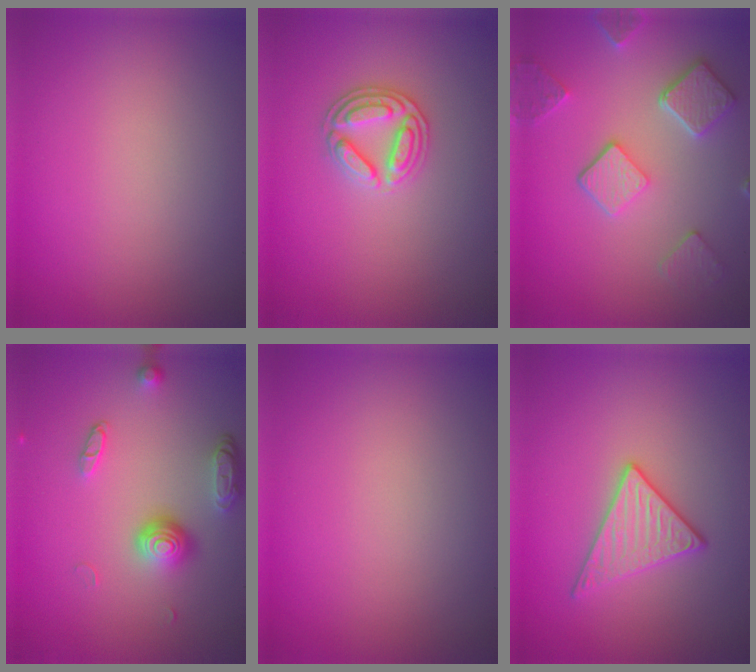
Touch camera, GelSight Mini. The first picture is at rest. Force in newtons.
{"total": 2.8, "press": 2.8, "slide": 0.3}
{"total": 4.9, "press": 3.8, "slide": 3.1}
{"total": 3.8, "press": 2.8, "slide": 2.5}
{"total": 0.0}
{"total": 3.0, "press": 3.0, "slide": 0.1}